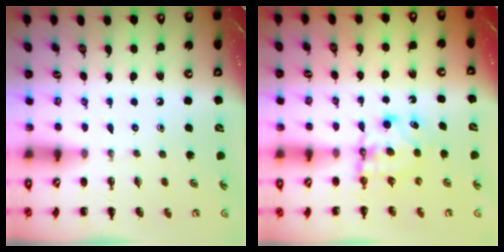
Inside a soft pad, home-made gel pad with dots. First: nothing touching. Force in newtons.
{"total": 6.3, "press": 6.3, "slide": 0.5}